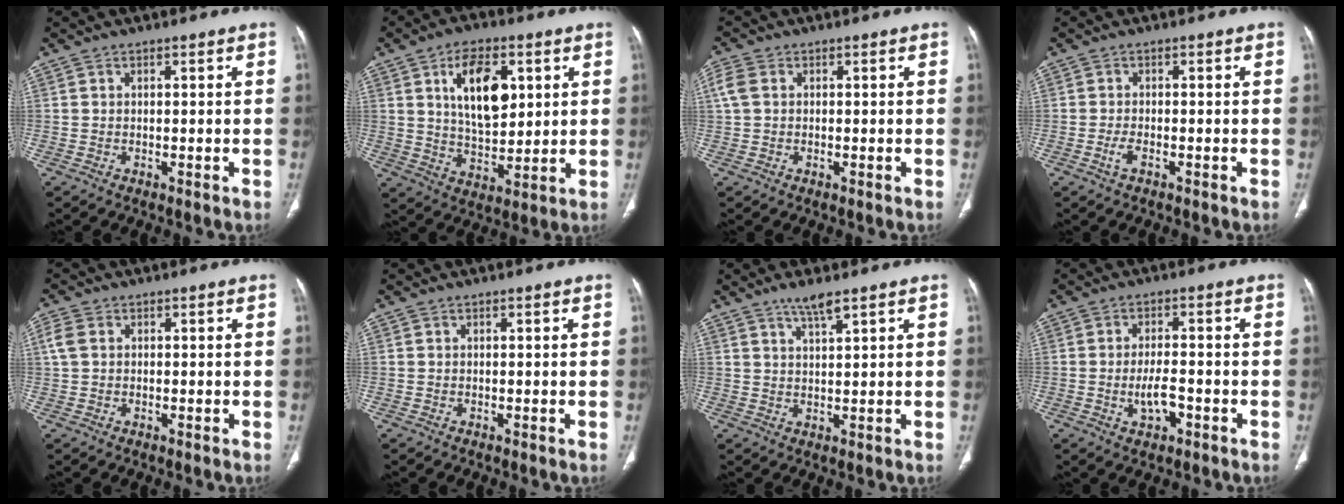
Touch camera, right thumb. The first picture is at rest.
{"total": 13.3, "force": [4.3, 7.4, 10.2], "torque": [-0.142, -0.017, 0.079]}
{"total": 3.5, "force": [0.6, 2.6, 2.1], "torque": [-0.061, 0.009, 0.009]}
{"total": 1.7, "force": [-0.8, 0.6, 1.4], "torque": [-0.033, 0.004, -0.016]}
{"total": 3.0, "force": [0.6, 2.3, 1.8], "torque": [-0.053, 0.007, 0.010]}
{"total": 0.0}
{"total": 3.7, "force": [2.7, 0.3, 2.6], "torque": [-0.053, -0.016, 0.054]}
{"total": 4.7, "force": [-1.6, 2.1, 3.9], "torque": [-0.068, 0.008, -0.026]}